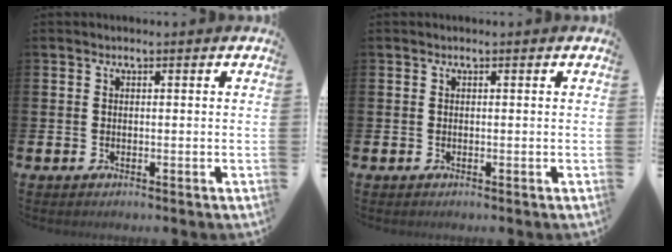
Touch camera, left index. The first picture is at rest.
{"total": 0.0}